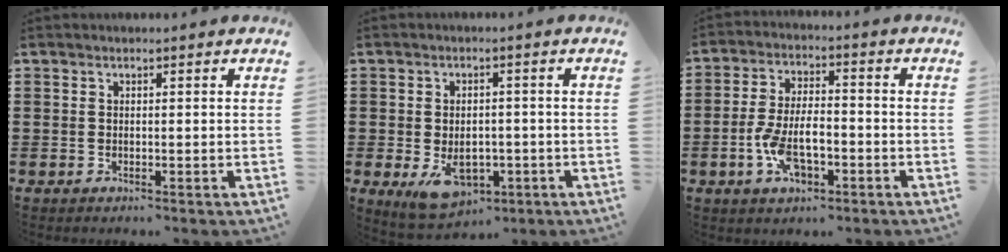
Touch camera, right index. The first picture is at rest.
{"total": 6.3, "force": [-2.1, 4.0, 4.4], "torque": [-0.071, 0.001, -0.039]}
{"total": 7.9, "force": [-2.7, 3.8, 6.4], "torque": [-0.132, 0.005, -0.052]}